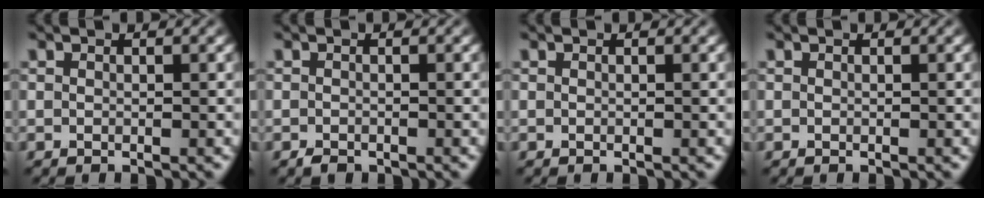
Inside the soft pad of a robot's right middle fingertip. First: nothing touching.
{"total": 0.7, "force": [-0.6, 0.4, 0.2], "torque": [-0.003, -0.003, -0.011]}
{"total": 0.0}
{"total": 0.0}